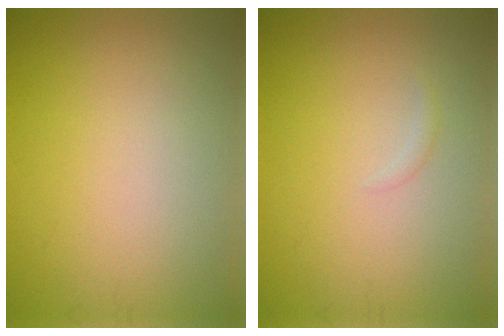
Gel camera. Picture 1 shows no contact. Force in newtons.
{"total": 0.5, "press": 0.5, "slide": 0.0}